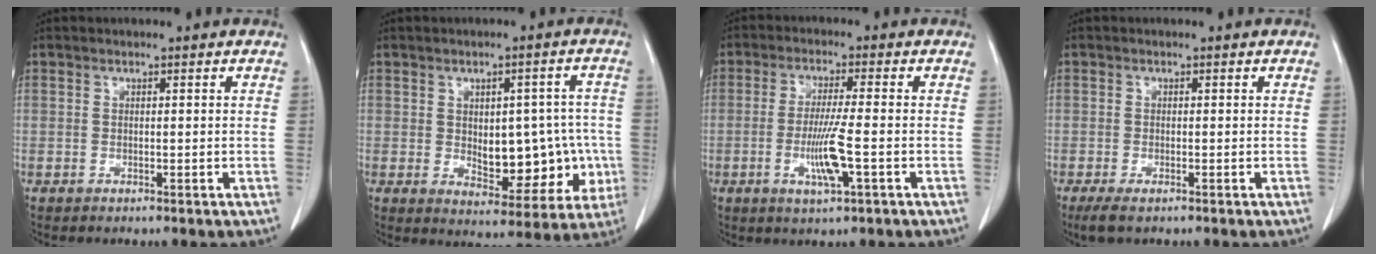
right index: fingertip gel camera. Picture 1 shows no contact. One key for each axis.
{"total": 11.9, "fx": -1.2, "fy": 6.4, "fz": 9.9, "tx": -0.116, "ty": 0.022, "tz": 0.009}
{"total": 6.8, "fx": -1.9, "fy": 0.0, "fz": 6.5, "tx": -0.126, "ty": -0.011, "tz": -0.034}
{"total": 2.7, "fx": -1.8, "fy": 0.8, "fz": 1.8, "tx": -0.037, "ty": -0.007, "tz": -0.028}